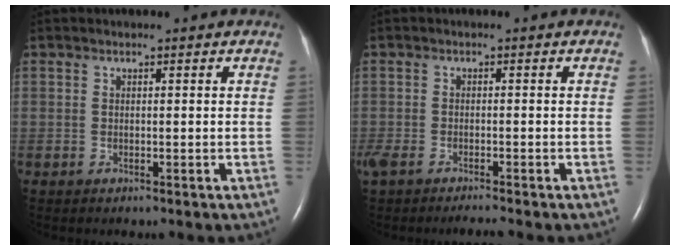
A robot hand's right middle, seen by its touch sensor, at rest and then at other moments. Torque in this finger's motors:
{"motor_torque": [-0.10, -0.14, 0.06, 0.06]}